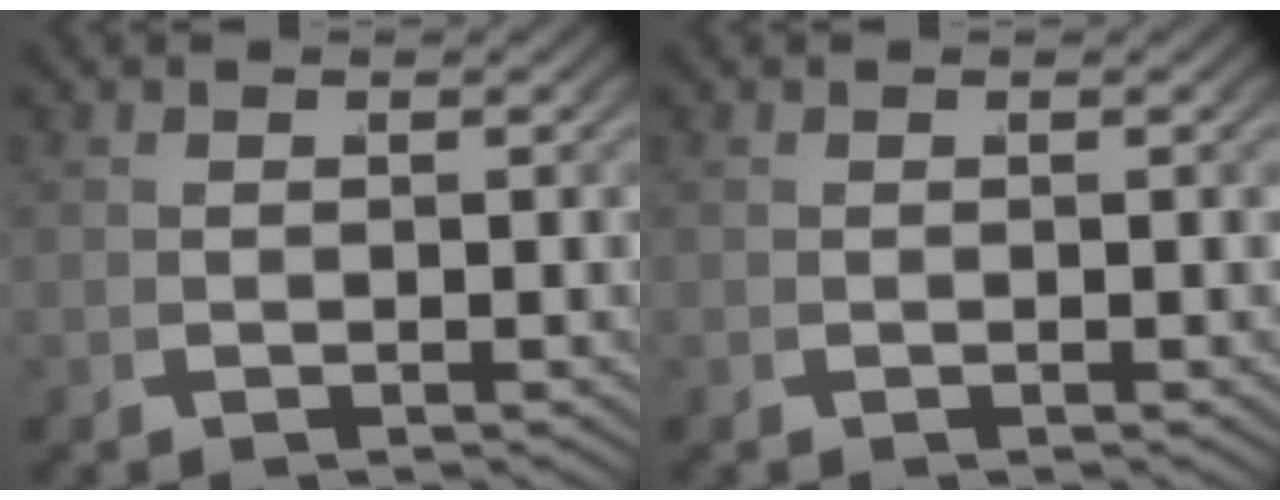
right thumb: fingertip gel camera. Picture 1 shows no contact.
{"total": 0.0}